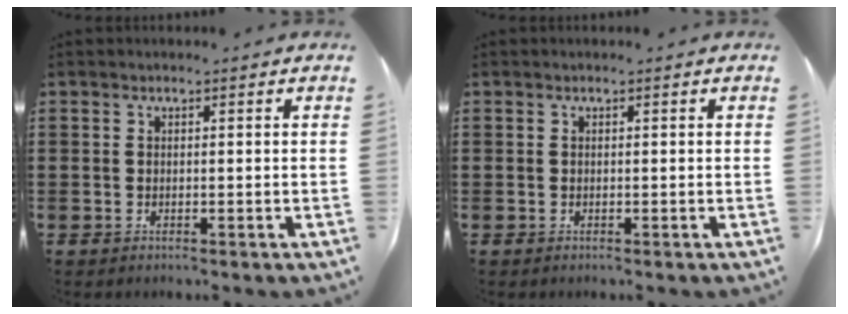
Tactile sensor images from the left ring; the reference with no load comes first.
{"total": 0.0}